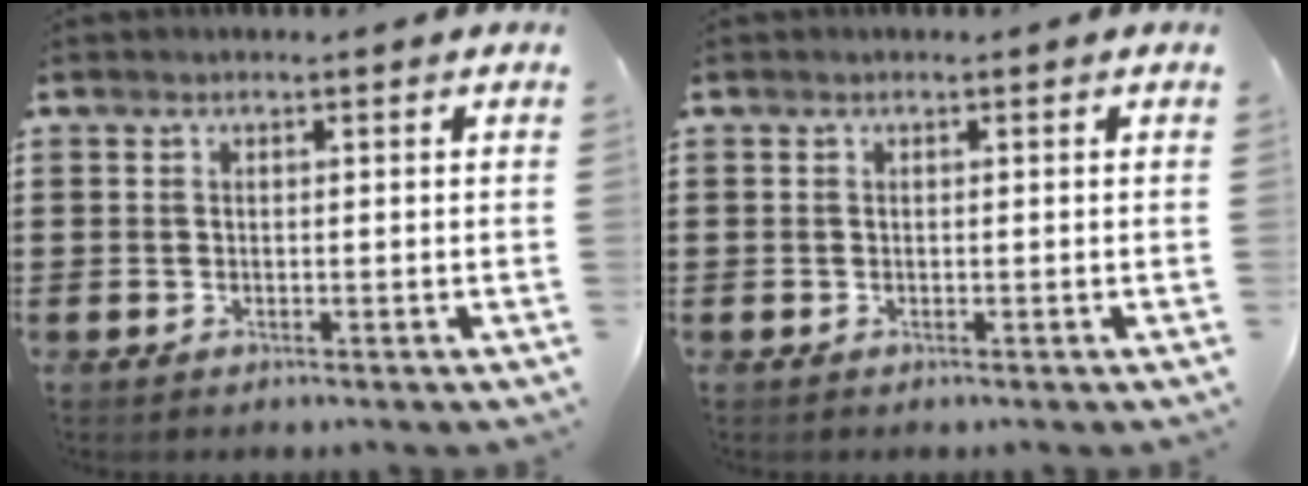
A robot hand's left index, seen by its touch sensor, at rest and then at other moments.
{"total": 0.0}